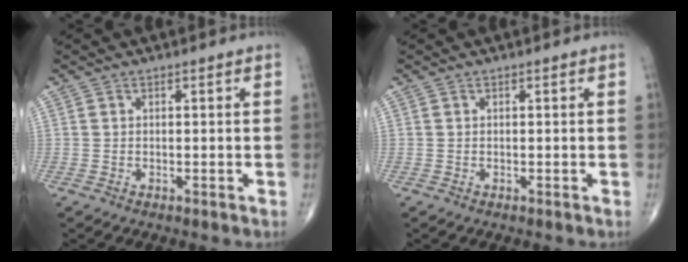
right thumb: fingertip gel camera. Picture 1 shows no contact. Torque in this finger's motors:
{"motor_torque": [0.09, 0.09, 0.11, 0.12, 0.02]}